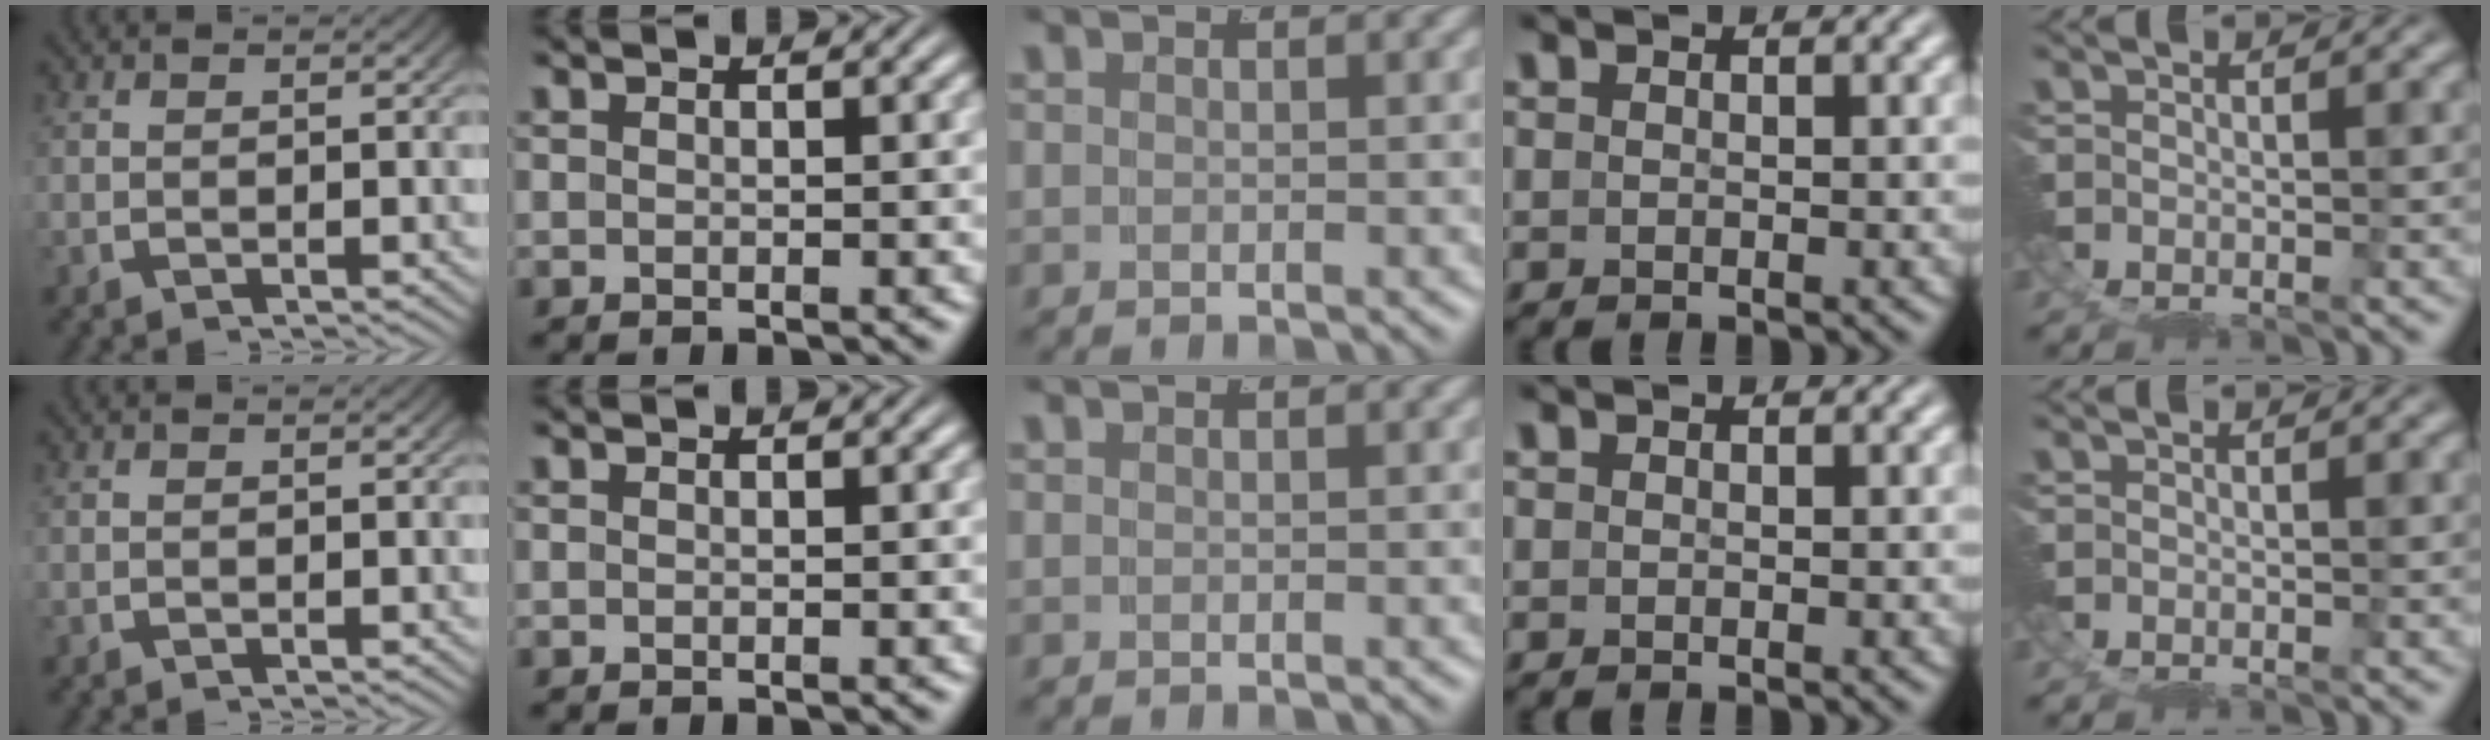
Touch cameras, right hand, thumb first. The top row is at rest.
{}